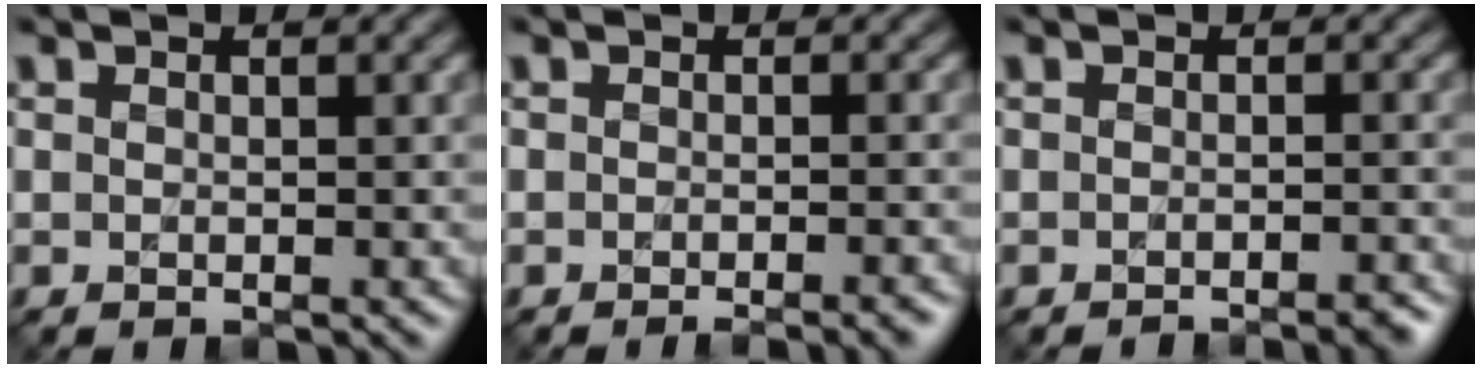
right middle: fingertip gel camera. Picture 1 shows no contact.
{"total": 2.6, "force": [-1.7, 0.6, 1.9], "torque": [-0.014, 0.002, -0.023]}
{"total": 1.9, "force": [-1.7, 0.3, 0.9], "torque": [0.000, 0.002, -0.023]}